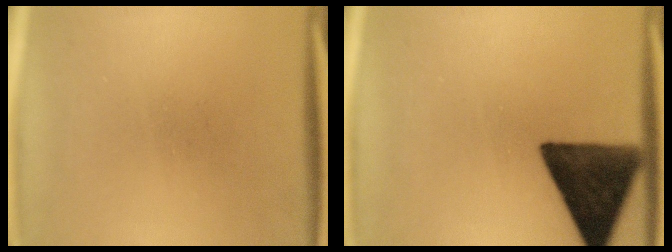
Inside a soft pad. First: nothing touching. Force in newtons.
{"total": 14.7}